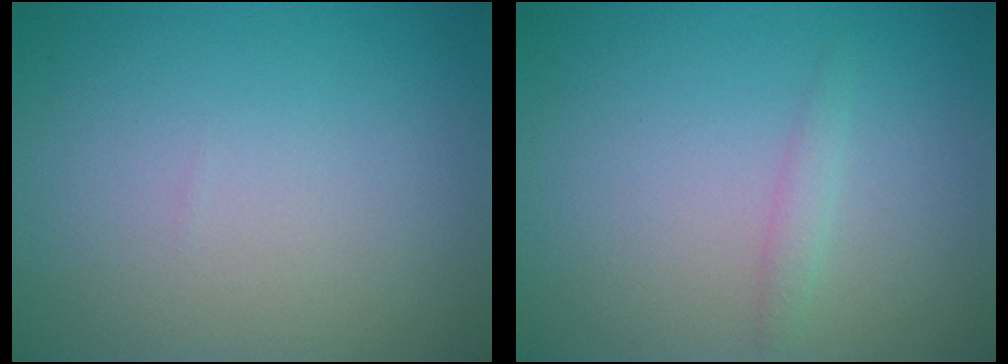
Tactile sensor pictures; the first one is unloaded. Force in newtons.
{"total": 1.0, "press": 1.0, "slide": 0.0}